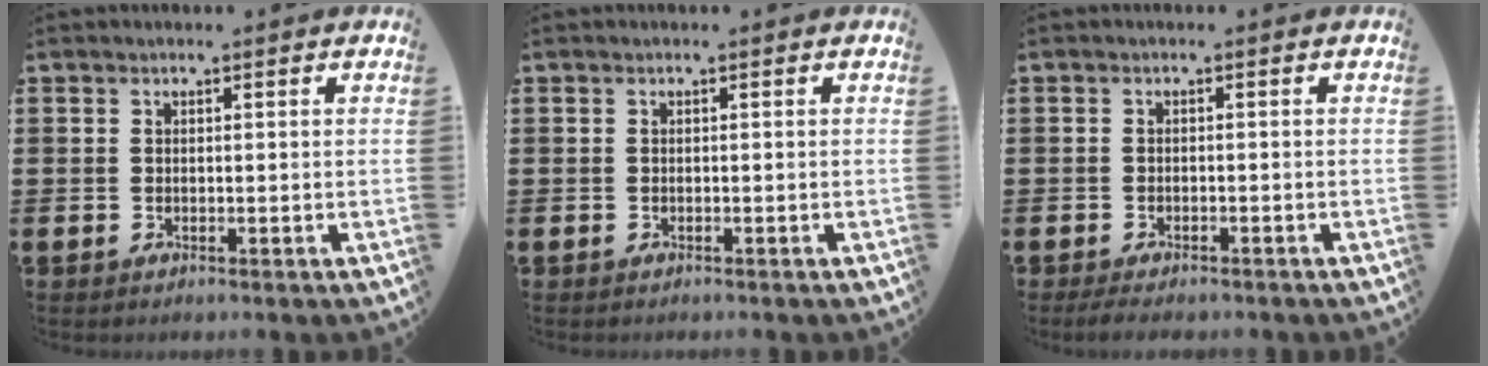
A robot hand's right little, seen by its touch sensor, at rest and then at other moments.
{"total": 0.0}
{"total": 1.3, "force": [-1.1, 0.3, 0.6], "torque": [-0.012, 0.001, -0.022]}